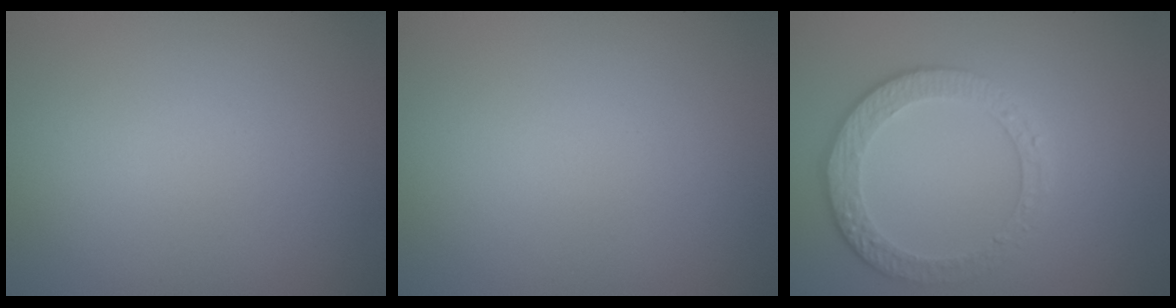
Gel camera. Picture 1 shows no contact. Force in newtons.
{"total": 0.0}
{"total": 4.6, "press": 3.4, "slide": 3.1}